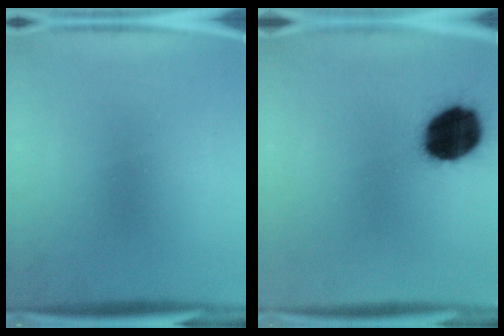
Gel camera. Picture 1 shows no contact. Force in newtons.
{"total": 16.8}